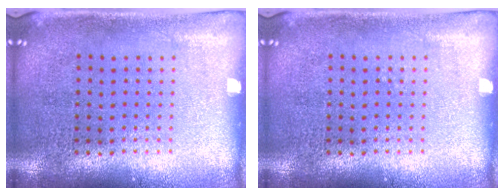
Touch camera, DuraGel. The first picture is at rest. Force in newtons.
{"total": 0.0}